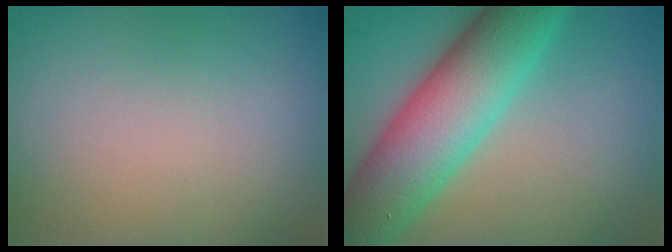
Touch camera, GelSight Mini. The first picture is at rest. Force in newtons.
{"total": 9.7, "press": 9.7, "slide": 0.2}